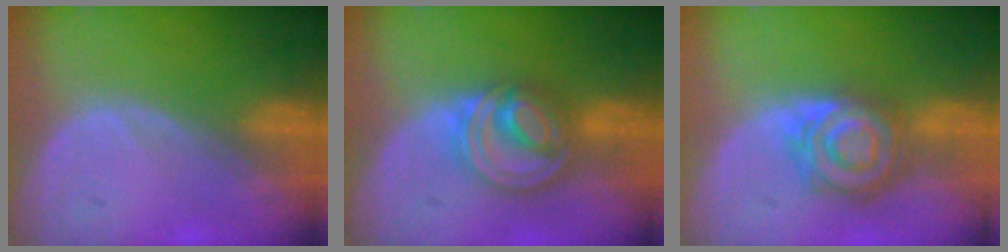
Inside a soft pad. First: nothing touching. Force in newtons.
{"total": 8.1, "press": 6.9, "slide": 4.2}
{"total": 8.0, "press": 7.1, "slide": 3.7}